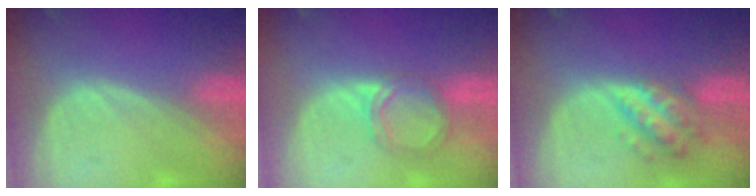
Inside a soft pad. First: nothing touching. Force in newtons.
{"total": 4.1, "press": 4.1, "slide": 0.4}
{"total": 6.4, "press": 5.7, "slide": 2.8}